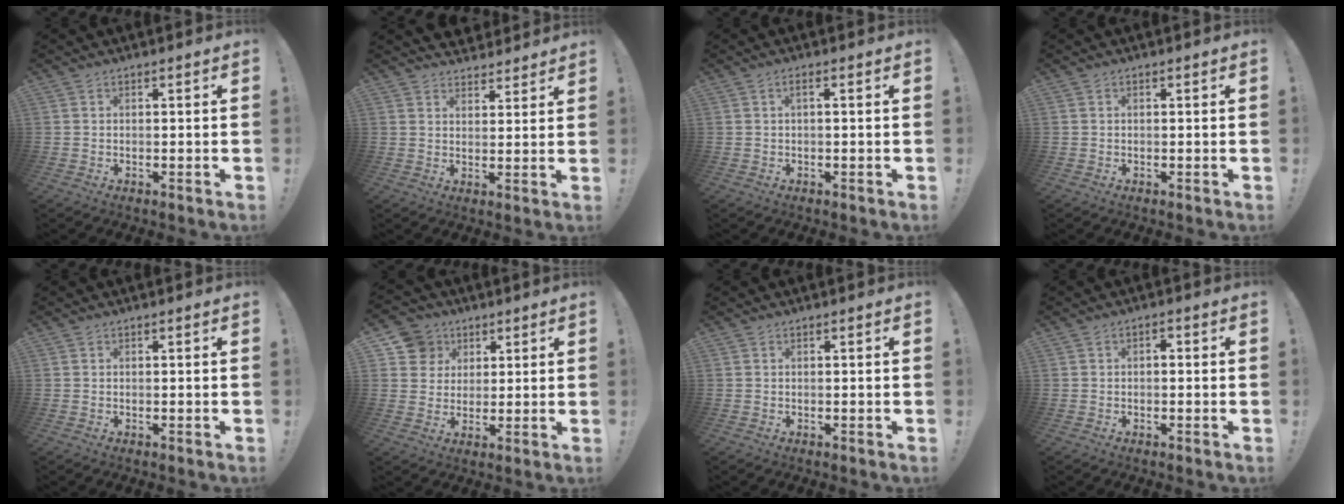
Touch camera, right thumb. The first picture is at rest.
{"total": 4.0, "force": [3.4, 2.1, 0.3], "torque": [0.001, -0.027, 0.064]}
{"total": 1.5, "force": [-0.3, 0.1, 1.5], "torque": [-0.036, 0.005, -0.005]}
{"total": 0.0}
{"total": 0.0}
{"total": 9.0, "force": [4.0, 8.0, 1.6], "torque": [-0.022, -0.022, 0.082]}
{"total": 0.0}
{"total": 1.2, "force": [-0.7, 0.6, 0.8], "torque": [-0.009, 0.004, -0.017]}